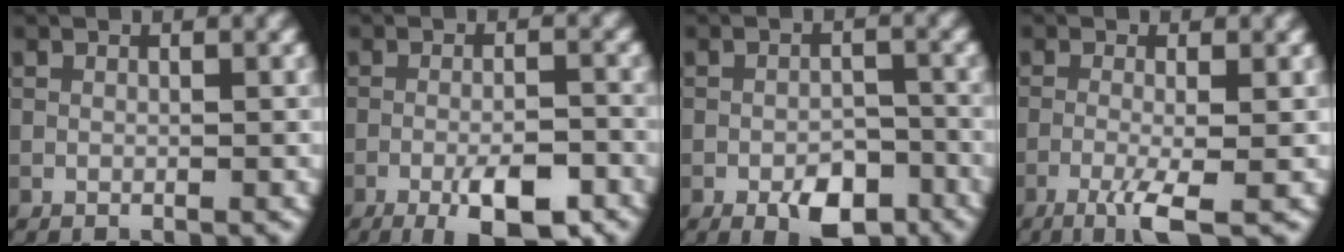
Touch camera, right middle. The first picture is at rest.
{"total": 6.0, "force": [-3.2, 1.5, 4.8], "torque": [-0.081, 0.002, -0.049]}
{"total": 4.9, "force": [-2.9, 2.3, 3.2], "torque": [-0.044, -0.001, -0.043]}
{"total": 3.7, "force": [-1.7, 0.6, 3.3], "torque": [-0.061, 0.001, -0.040]}